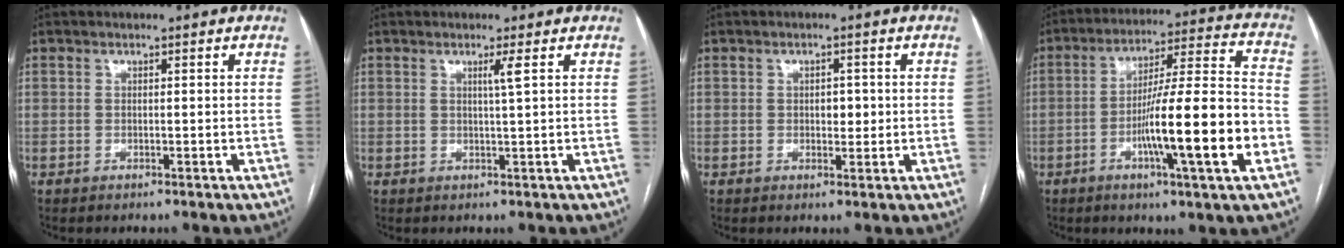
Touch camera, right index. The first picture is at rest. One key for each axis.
{"total": 1.6, "fx": 0.7, "fy": -0.6, "fz": 1.4, "tx": -0.027, "ty": -0.002, "tz": 0.016}
{"total": 2.3, "fx": 0.1, "fy": 1.4, "fz": 1.9, "tx": -0.024, "ty": 0.002, "tz": 0.003}
{"total": 17.2, "fx": -5.1, "fy": 0.3, "fz": 16.4, "tx": -0.268, "ty": 0.002, "tz": -0.081}